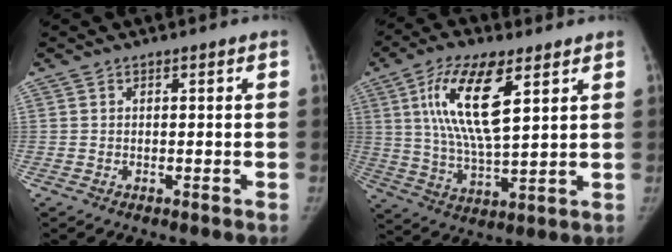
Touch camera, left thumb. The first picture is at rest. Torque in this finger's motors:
{"motor_torque": [0.26, 0.36, 1.97, -0.80, 0.29]}